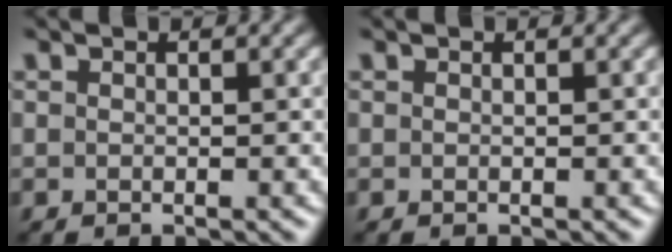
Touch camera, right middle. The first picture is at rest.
{"total": 0.0}